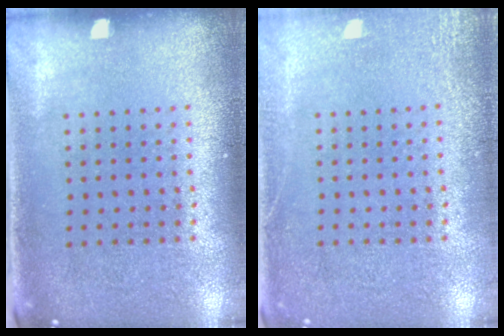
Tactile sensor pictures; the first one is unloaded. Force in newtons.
{"total": 2.3, "press": 2.3, "slide": 0.4}